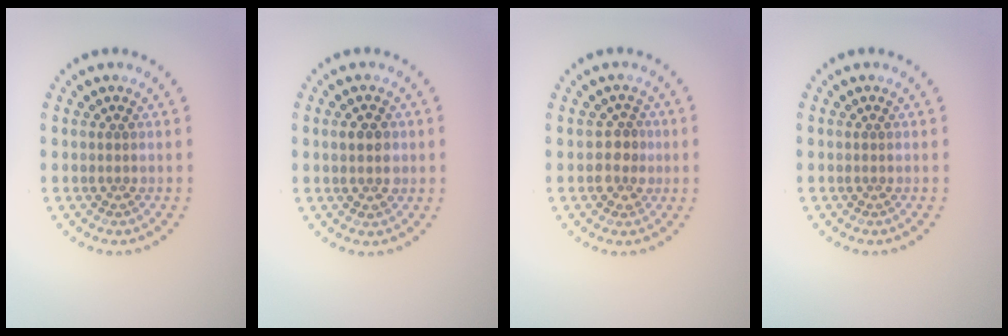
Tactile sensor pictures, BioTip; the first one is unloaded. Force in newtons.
{"total": 2.0, "press": 2.0, "slide": 0.2}
{"total": 2.0, "press": 1.9, "slide": 0.7}
{"total": 0.0}